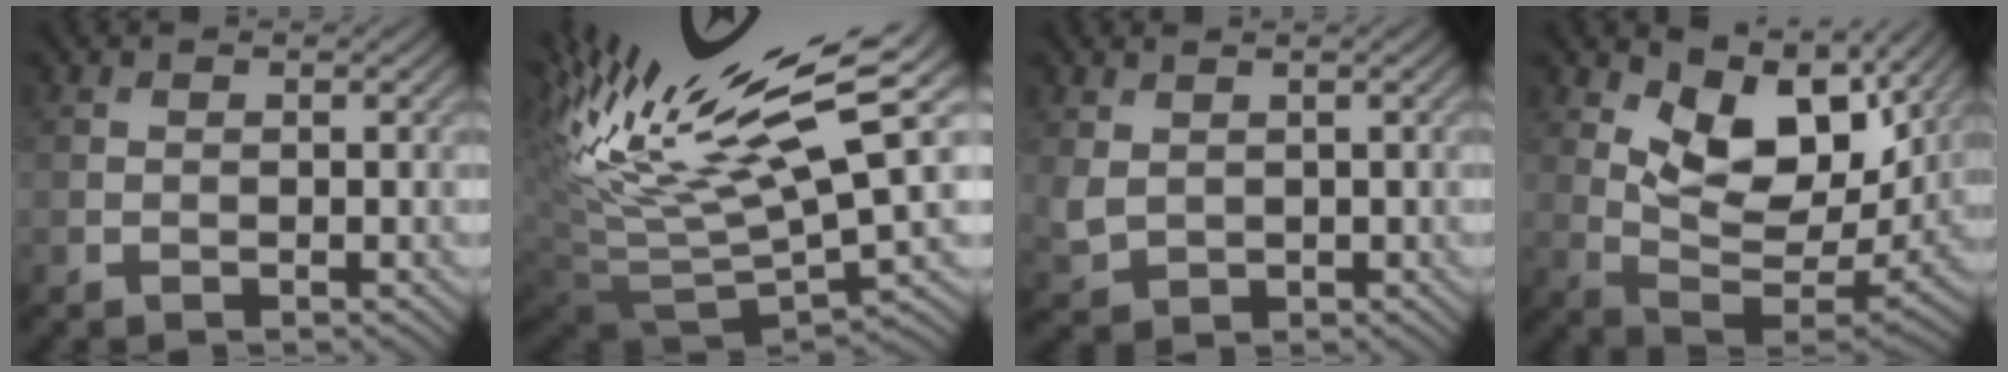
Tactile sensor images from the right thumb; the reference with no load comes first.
{"total": 17.3, "force": [7.7, 5.5, 14.5], "torque": [-0.309, 0.016, 0.150]}
{"total": 2.5, "force": [0.7, 1.9, 1.5], "torque": [-0.048, -0.005, 0.019]}
{"total": 11.8, "force": [5.3, 5.9, 8.8], "torque": [-0.167, -0.011, 0.099]}